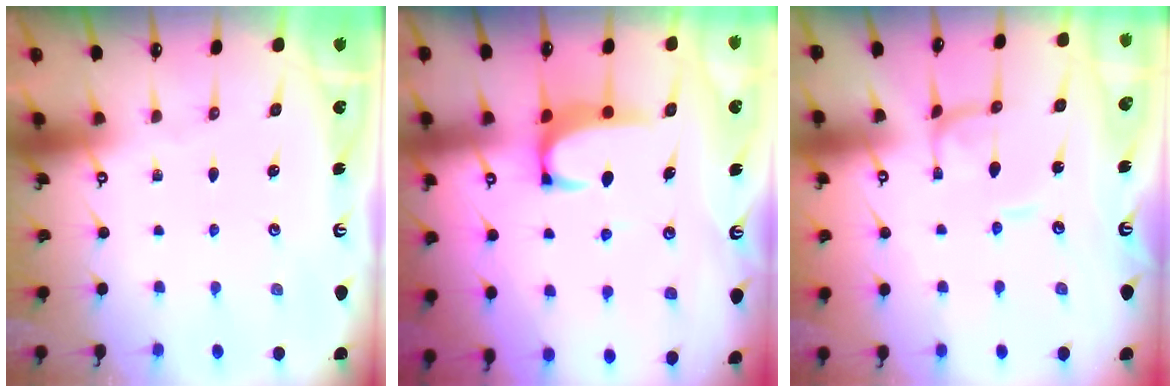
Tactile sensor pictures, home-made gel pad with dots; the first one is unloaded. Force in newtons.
{"total": 2.0, "press": 2.0, "slide": 0.3}
{"total": 1.5, "press": 1.5, "slide": 0.2}